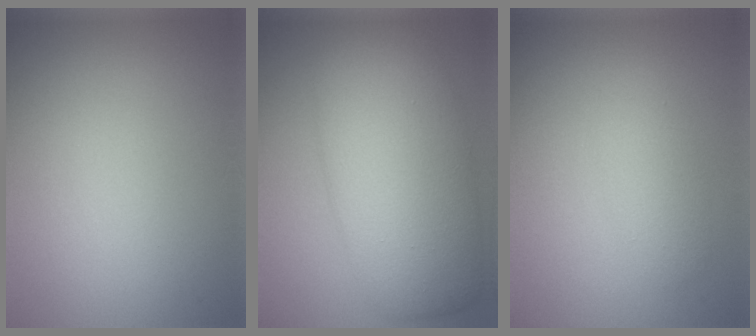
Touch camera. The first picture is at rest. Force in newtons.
{"total": 10.1, "press": 10.1, "slide": 0.1}
{"total": 2.2, "press": 2.2, "slide": 0.1}